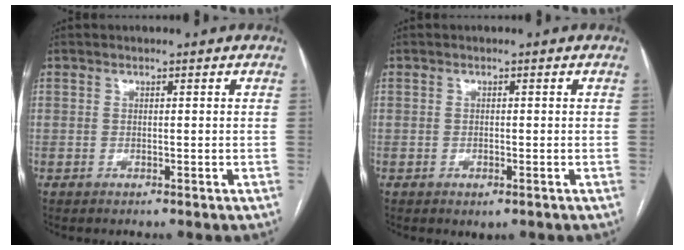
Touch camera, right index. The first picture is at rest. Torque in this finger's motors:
{"motor_torque": [0.42, -0.03, 0.13, 0.01]}